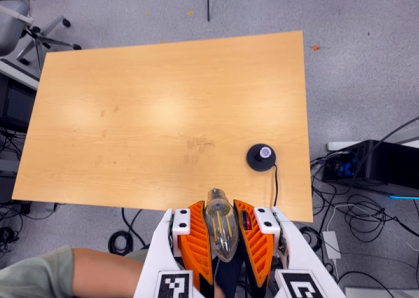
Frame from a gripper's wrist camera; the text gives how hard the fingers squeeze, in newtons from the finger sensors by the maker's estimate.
{"total": 21.1, "left": 23.0, "right": 19.3}